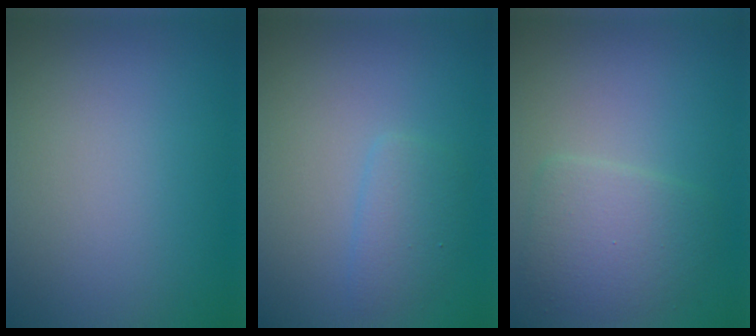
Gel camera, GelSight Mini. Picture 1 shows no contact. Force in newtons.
{"total": 1.9, "press": 1.9, "slide": 0.1}
{"total": 3.5, "press": 3.5, "slide": 0.3}